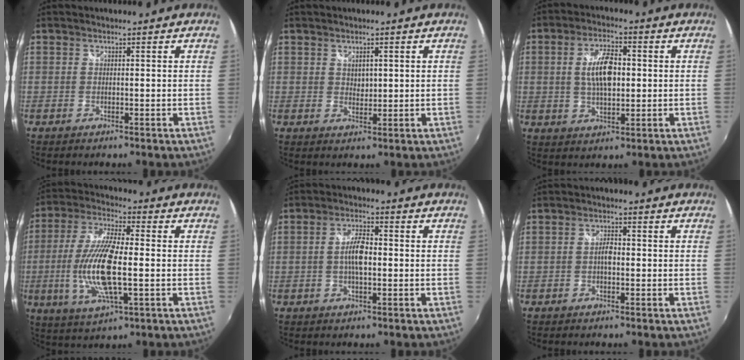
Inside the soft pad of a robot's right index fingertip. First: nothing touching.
{"total": 2.3, "force": [0.9, 1.6, 1.4], "torque": [-0.016, 0.001, 0.017]}
{"total": 8.5, "force": [0.7, 3.8, 7.6], "torque": [-0.141, 0.007, 0.014]}
{"total": 15.2, "force": [-2.0, 4.2, 14.4], "torque": [-0.297, -0.008, -0.039]}
{"total": 5.1, "force": [-0.4, 1.8, 4.8], "torque": [-0.091, 0.006, -0.009]}
{"total": 2.0, "force": [-0.4, 0.9, 1.7], "torque": [-0.032, 0.005, -0.010]}